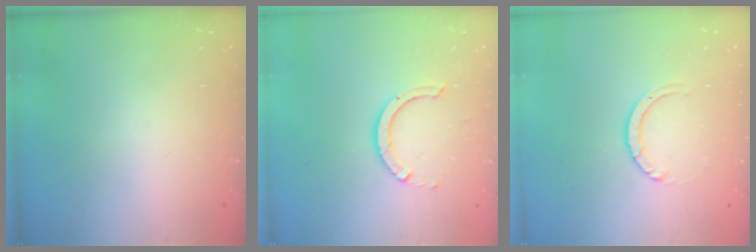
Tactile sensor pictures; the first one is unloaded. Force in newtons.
{"total": 6.7, "press": 6.7, "slide": 0.5}
{"total": 3.5, "press": 3.5, "slide": 0.1}